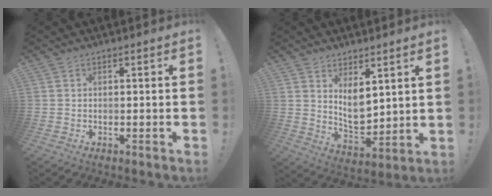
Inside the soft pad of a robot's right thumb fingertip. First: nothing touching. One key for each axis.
{"total": 8.3, "fx": 4.4, "fy": 5.1, "fz": 4.9, "tx": -0.069, "ty": -0.045, "tz": 0.087}